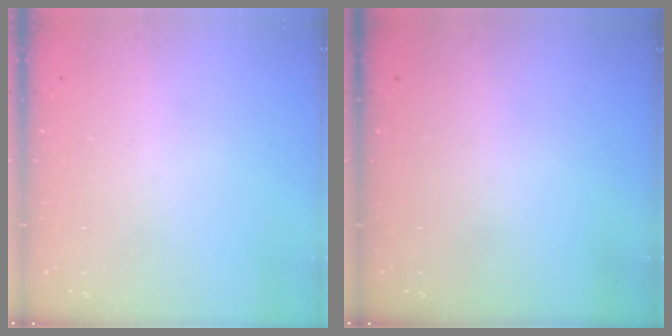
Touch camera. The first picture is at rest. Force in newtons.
{"total": 0.0}